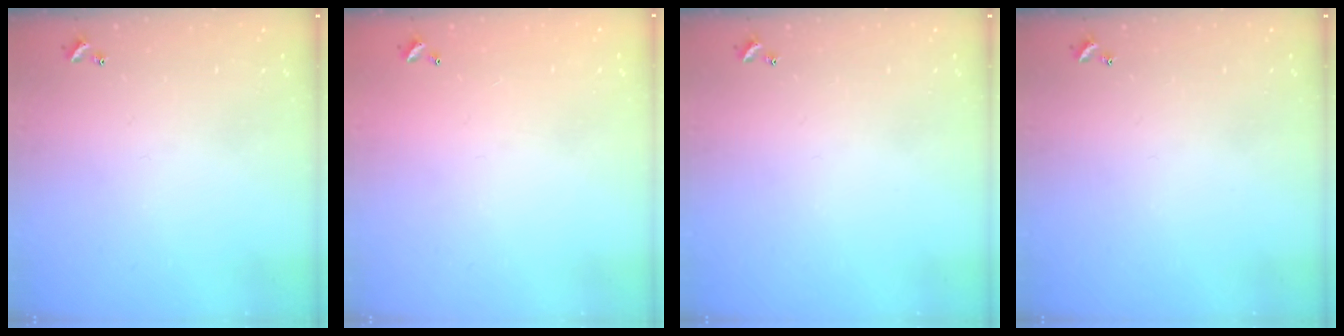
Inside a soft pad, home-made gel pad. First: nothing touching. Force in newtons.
{"total": 2.9, "press": 2.9, "slide": 0.1}
{"total": 0.0}
{"total": 0.0}